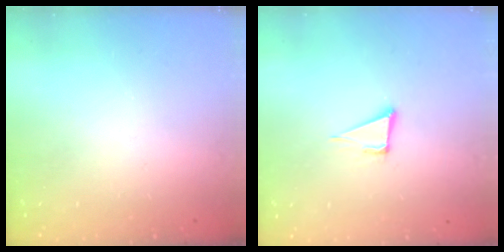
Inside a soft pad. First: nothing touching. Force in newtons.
{"total": 5.1, "press": 4.3, "slide": 2.8}